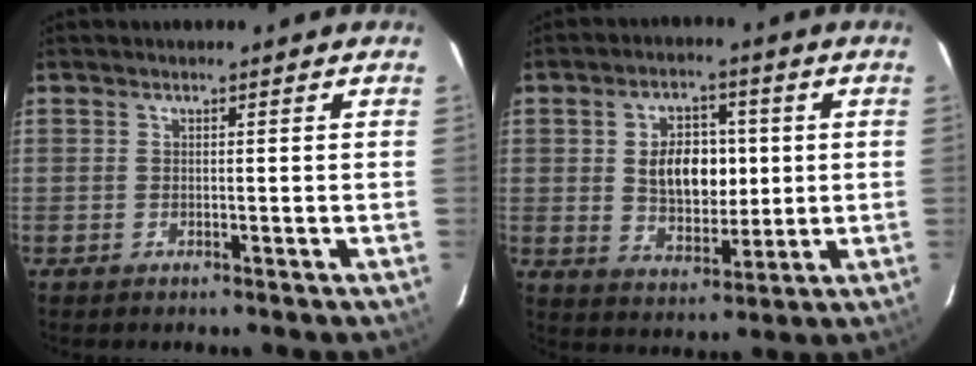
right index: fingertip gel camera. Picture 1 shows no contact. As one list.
[{"total": 10.3, "force": [1.2, 6.5, 7.9], "torque": [-0.137, 0.011, 0.030]}]